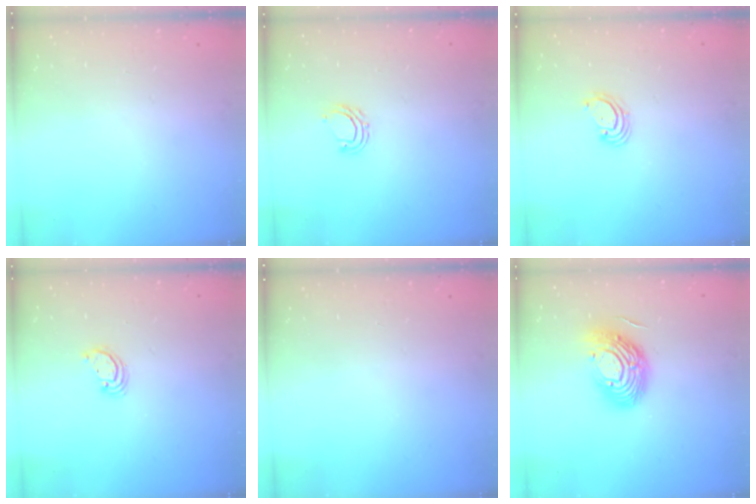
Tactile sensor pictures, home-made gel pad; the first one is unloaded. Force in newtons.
{"total": 5.2, "press": 5.0, "slide": 1.2}
{"total": 2.8, "press": 2.8, "slide": 0.3}
{"total": 2.8, "press": 2.8, "slide": 0.2}
{"total": 0.0}
{"total": 14.4, "press": 14.3, "slide": 1.2}